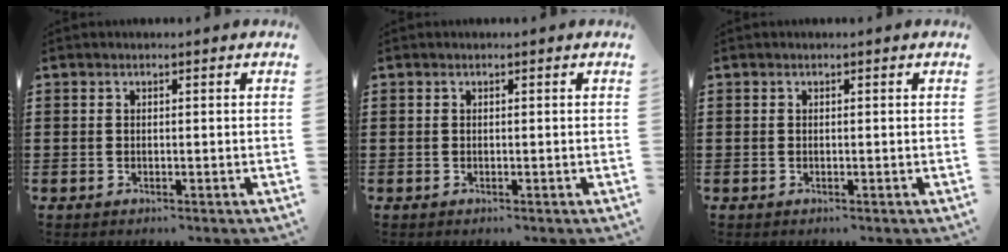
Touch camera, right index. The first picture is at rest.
{"total": 0.0}
{"total": 0.0}